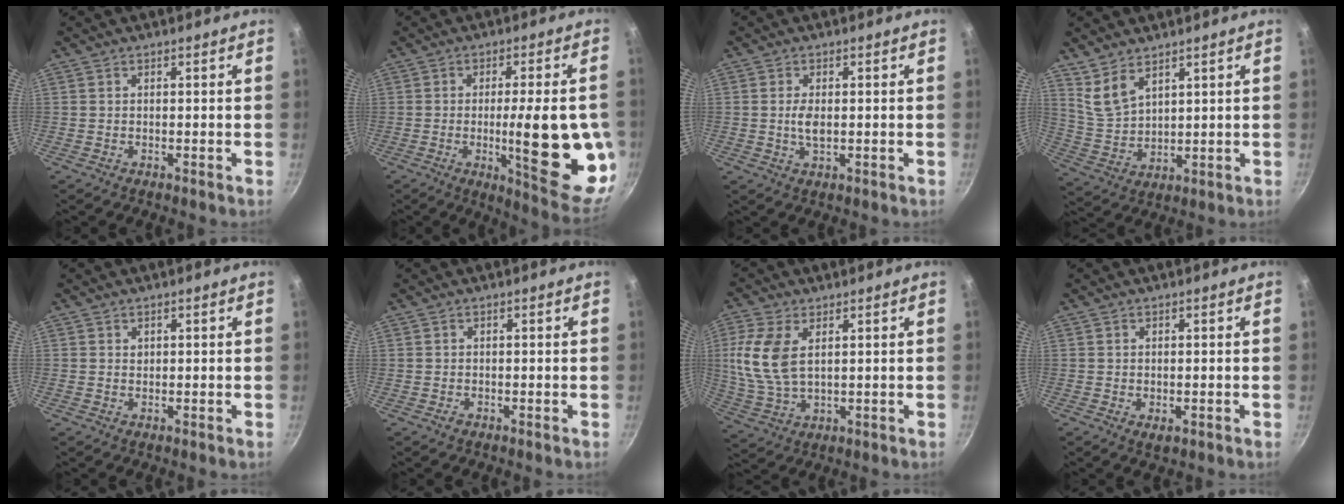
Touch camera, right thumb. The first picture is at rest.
{"total": 20.2, "force": [-2.6, 5.0, 19.4], "torque": [-0.235, -0.014, -0.030]}
{"total": 3.2, "force": [0.1, 1.6, 2.7], "torque": [-0.055, -0.002, 0.002]}
{"total": 6.8, "force": [4.7, 3.2, 3.7], "torque": [-0.066, -0.031, 0.108]}
{"total": 0.7, "force": [0.4, 0.5, 0.2], "torque": [0.000, 0.000, 0.006]}
{"total": 0.7, "force": [-0.4, 0.6, 0.3], "torque": [-0.004, 0.001, -0.005]}
{"total": 11.0, "force": [2.7, 6.1, 8.7], "torque": [-0.188, -0.005, 0.060]}
{"total": 1.7, "force": [-0.3, 1.1, 1.3], "torque": [-0.019, -0.004, -0.002]}